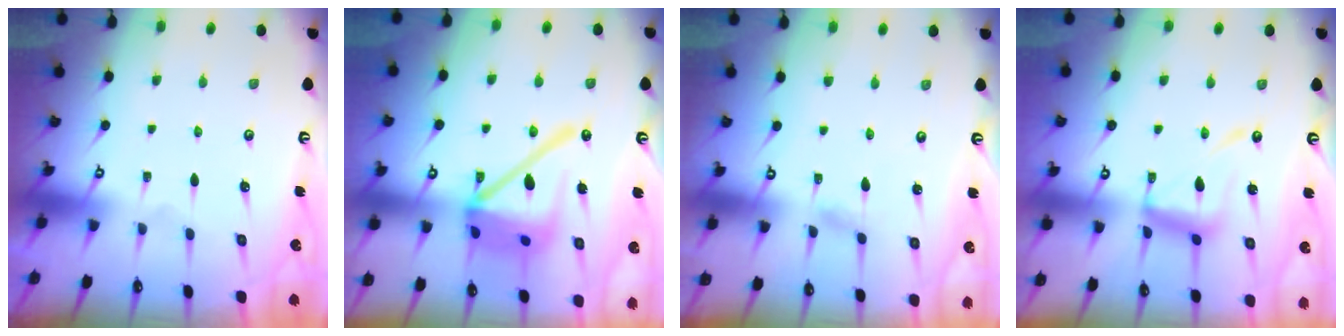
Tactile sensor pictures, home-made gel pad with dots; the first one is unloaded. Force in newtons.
{"total": 19.0, "press": 18.9, "slide": 2.2}
{"total": 2.9, "press": 2.8, "slide": 0.3}
{"total": 13.2, "press": 13.1, "slide": 1.1}